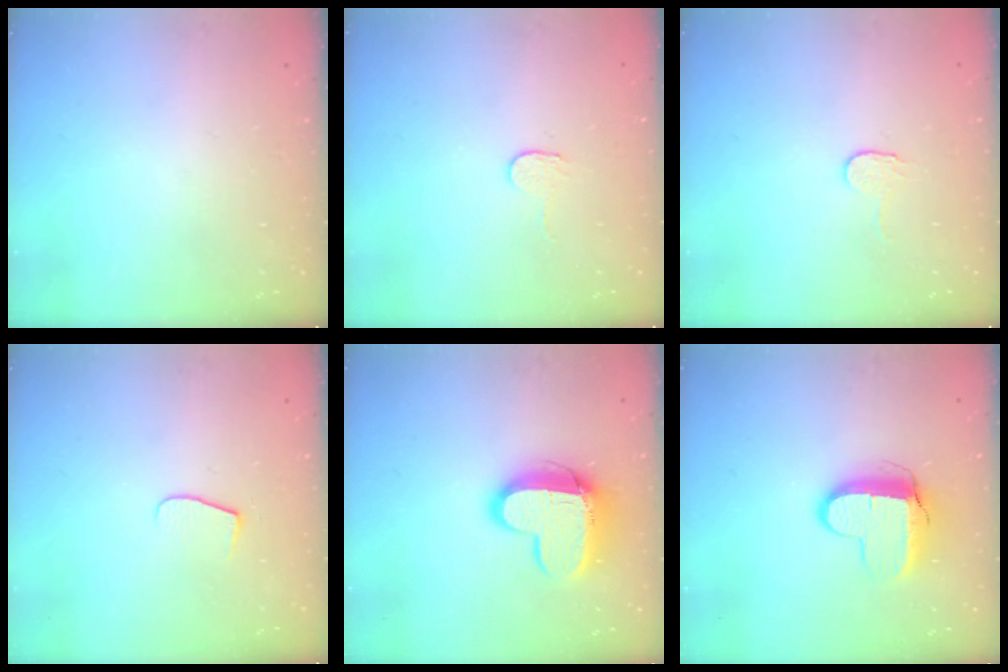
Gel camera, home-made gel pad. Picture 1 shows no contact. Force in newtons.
{"total": 2.7, "press": 2.7, "slide": 0.2}
{"total": 2.9, "press": 2.9, "slide": 0.3}
{"total": 7.5, "press": 7.5, "slide": 0.6}
{"total": 12.9, "press": 12.9, "slide": 1.1}
{"total": 9.9, "press": 9.8, "slide": 0.9}